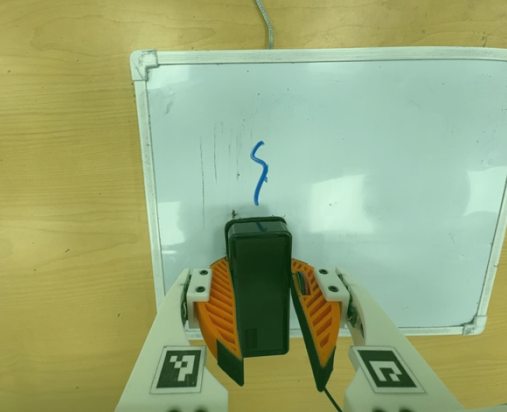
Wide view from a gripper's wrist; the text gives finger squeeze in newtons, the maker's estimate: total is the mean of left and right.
{"total": 9.3, "left": 9.3, "right": 9.2}